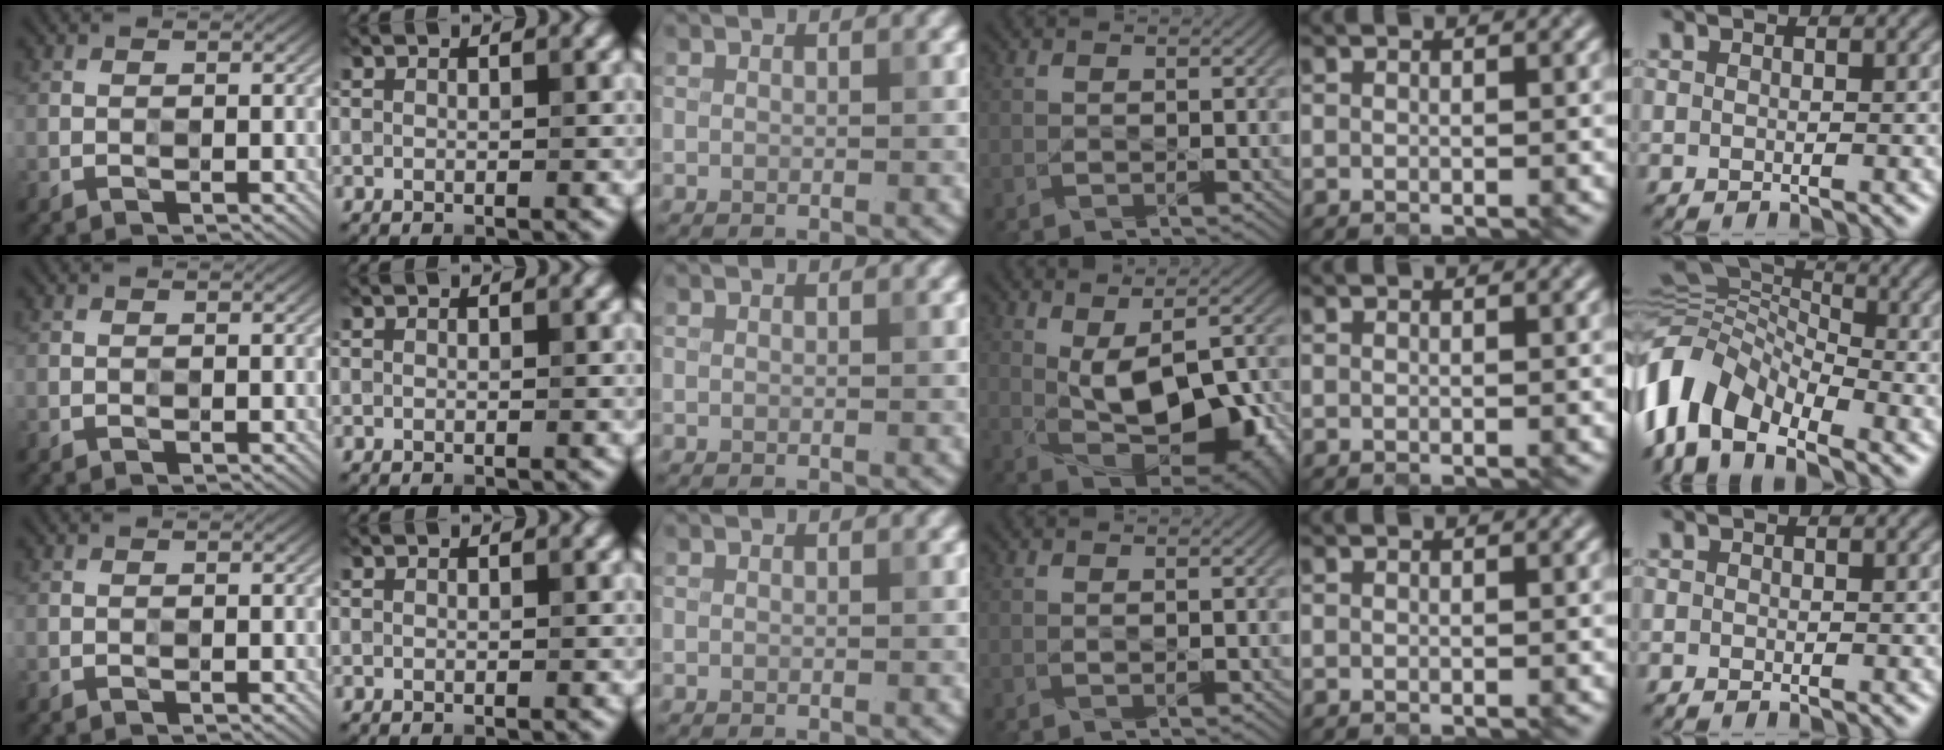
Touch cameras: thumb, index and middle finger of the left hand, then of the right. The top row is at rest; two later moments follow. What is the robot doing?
{"motion": "close", "object": "egg carton"}